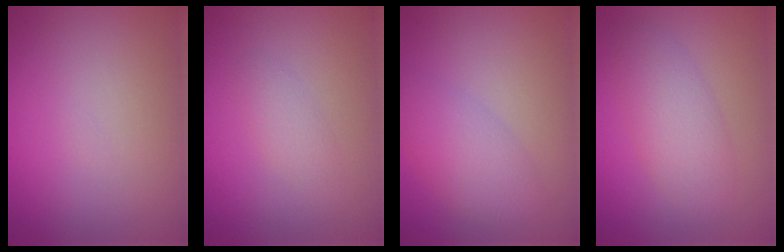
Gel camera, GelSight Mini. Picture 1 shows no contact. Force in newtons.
{"total": 1.5, "press": 1.5, "slide": 0.1}
{"total": 3.6, "press": 3.6, "slide": 0.1}
{"total": 3.6, "press": 3.6, "slide": 0.0}